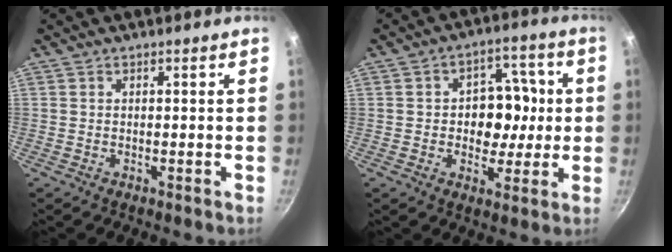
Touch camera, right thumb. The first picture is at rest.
{"total": 10.6, "force": [0.1, 8.1, 6.7], "torque": [-0.043, 0.011, -0.004]}